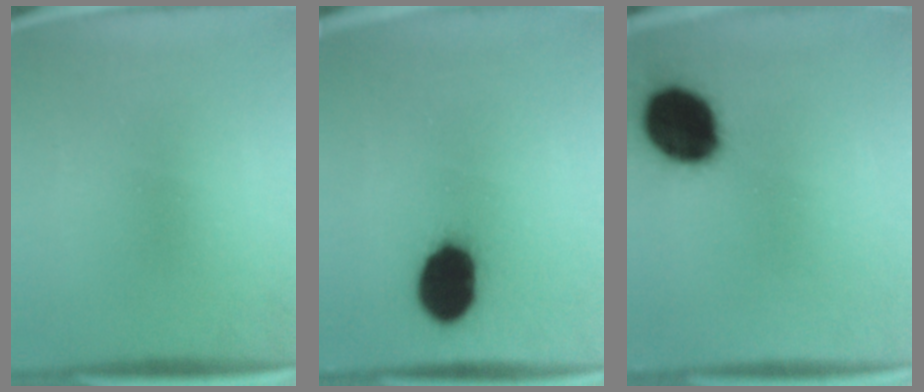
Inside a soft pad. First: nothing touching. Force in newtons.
{"total": 15.3}
{"total": 19.3}